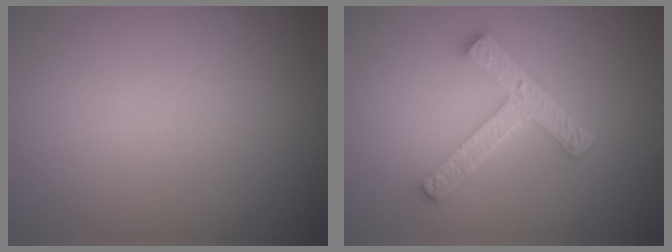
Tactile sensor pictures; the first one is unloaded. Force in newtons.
{"total": 5.0, "press": 3.7, "slide": 3.3}